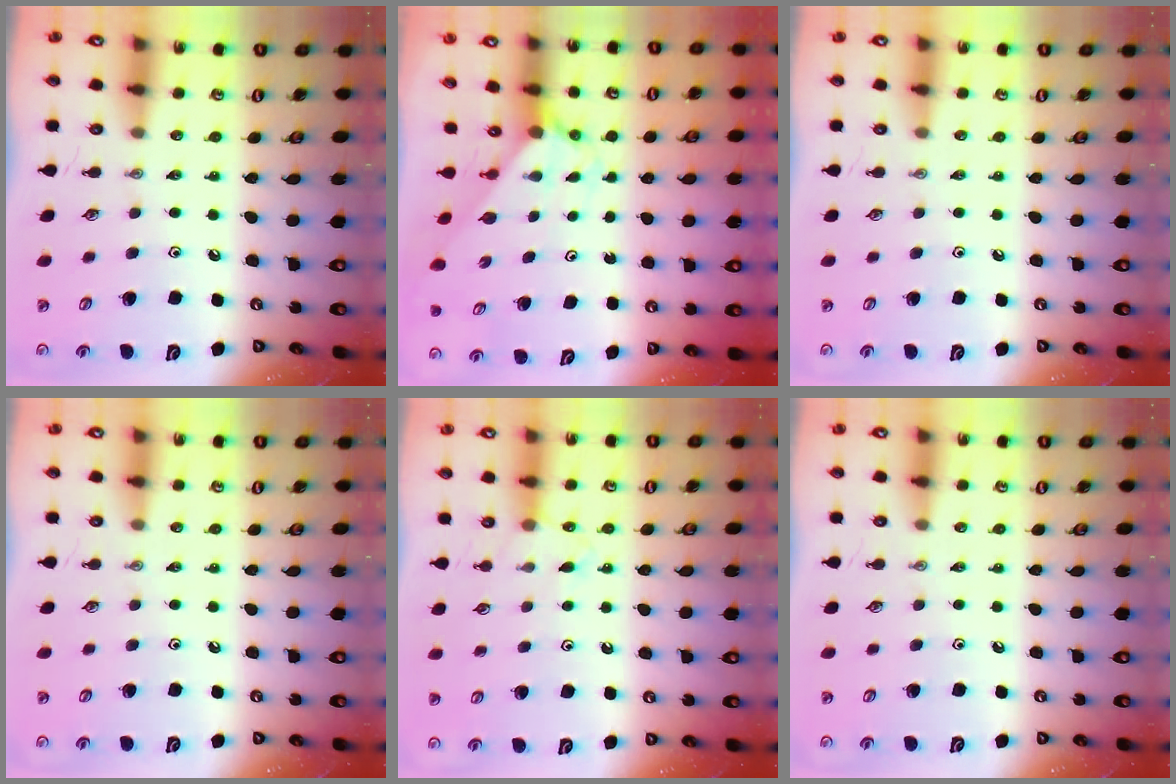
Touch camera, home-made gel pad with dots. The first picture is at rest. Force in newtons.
{"total": 2.0, "press": 2.0, "slide": 0.2}
{"total": 0.0}
{"total": 0.0}
{"total": 6.7, "press": 6.7, "slide": 0.6}
{"total": 0.0}